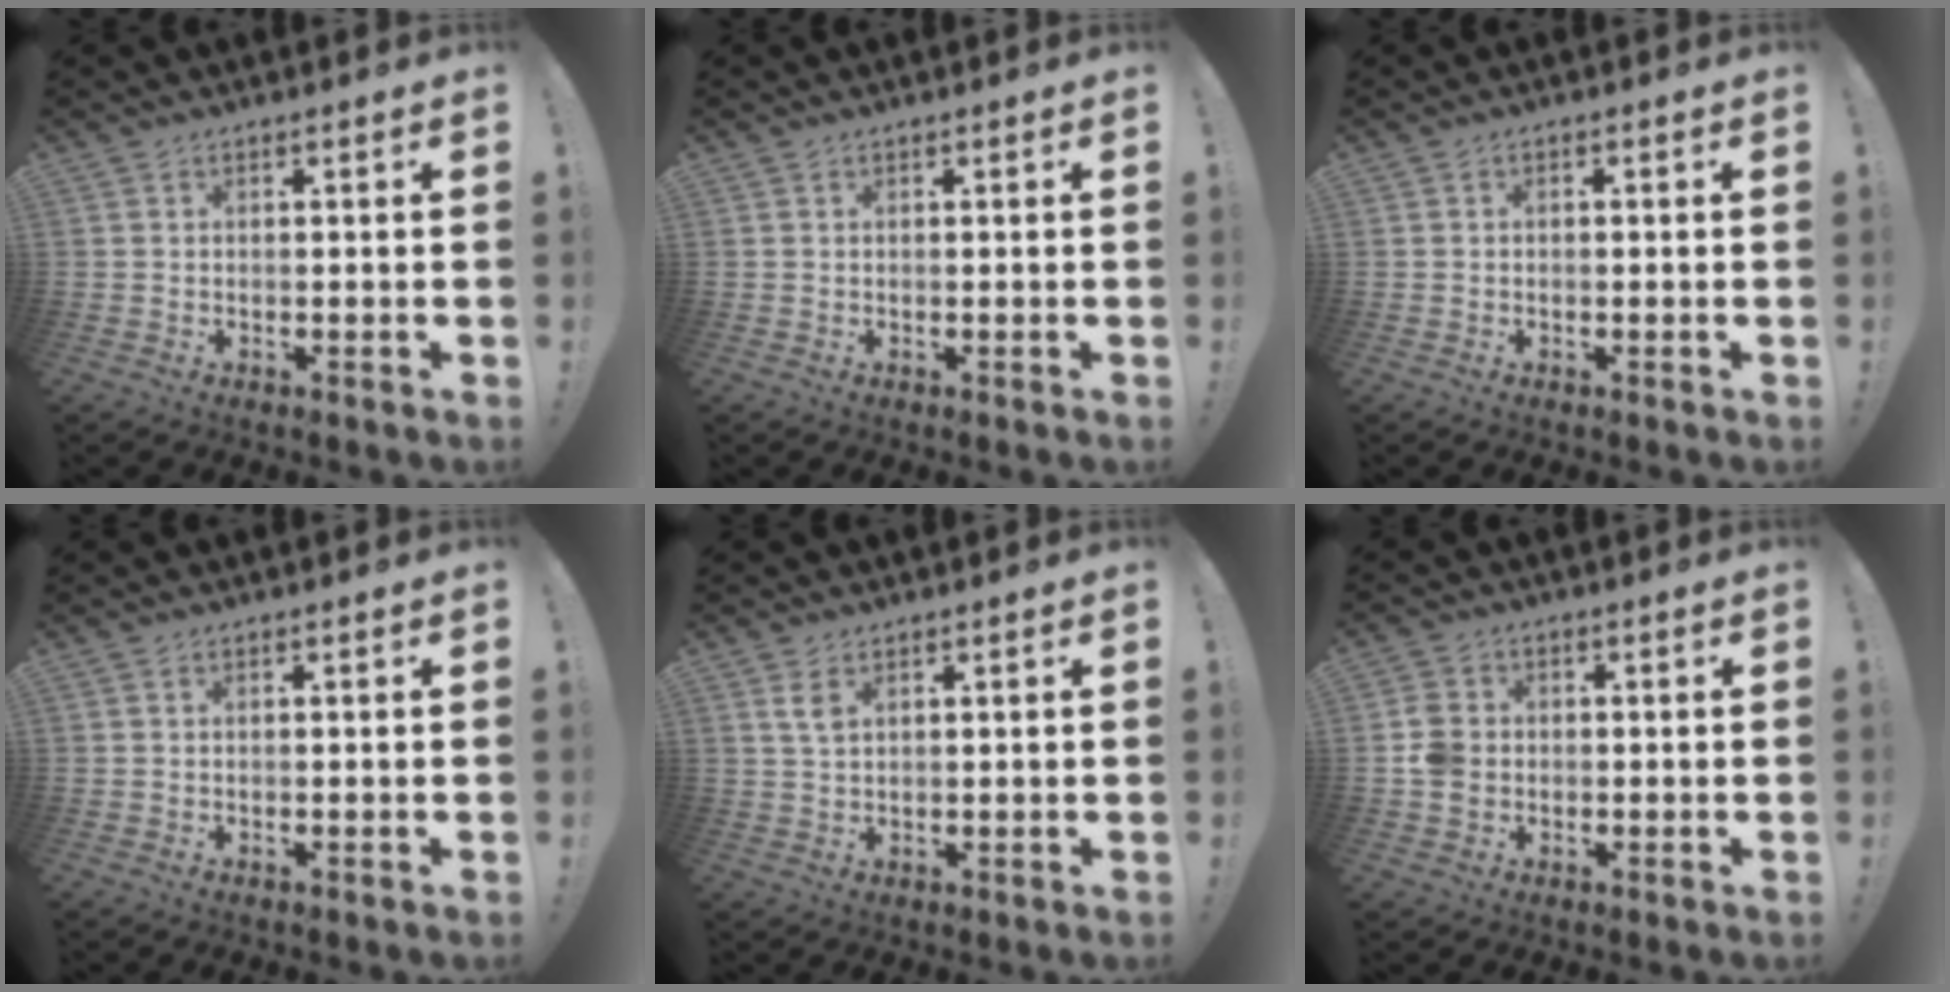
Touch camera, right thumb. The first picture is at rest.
{"total": 0.0}
{"total": 0.8, "force": [-0.5, 0.4, 0.4], "torque": [-0.012, 0.004, -0.007]}
{"total": 0.0}
{"total": 4.2, "force": [2.1, 2.3, 2.8], "torque": [-0.045, -0.007, 0.036]}
{"total": 4.0, "force": [-0.8, 3.5, 1.7], "torque": [-0.022, 0.006, -0.016]}